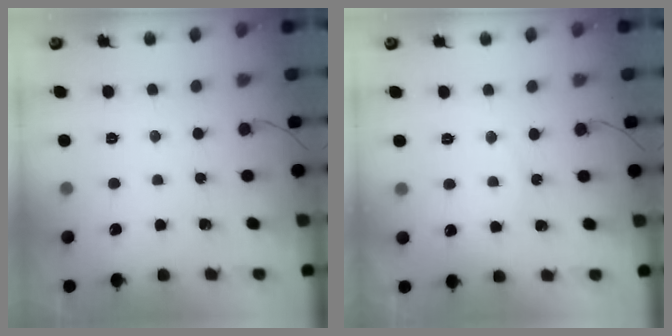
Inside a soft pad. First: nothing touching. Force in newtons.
{"total": 3.8, "press": 3.8, "slide": 0.5}